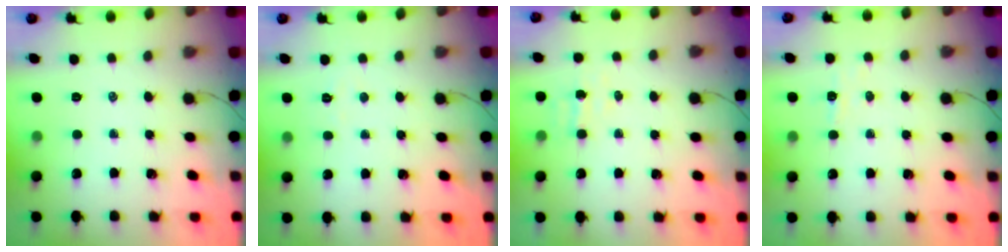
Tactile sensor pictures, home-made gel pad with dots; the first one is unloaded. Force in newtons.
{"total": 2.4, "press": 2.3, "slide": 0.6}
{"total": 4.0, "press": 3.9, "slide": 1.1}
{"total": 2.6, "press": 2.5, "slide": 0.9}